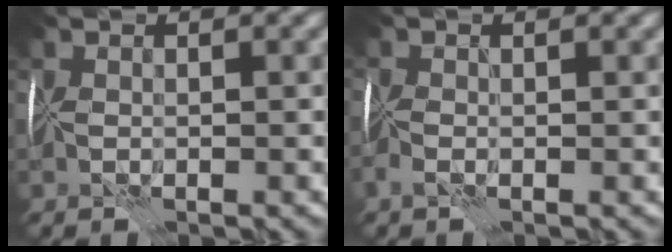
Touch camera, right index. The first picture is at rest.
{"total": 1.4, "force": [-1.0, 0.4, 1.0], "torque": [-0.022, -0.006, -0.022]}